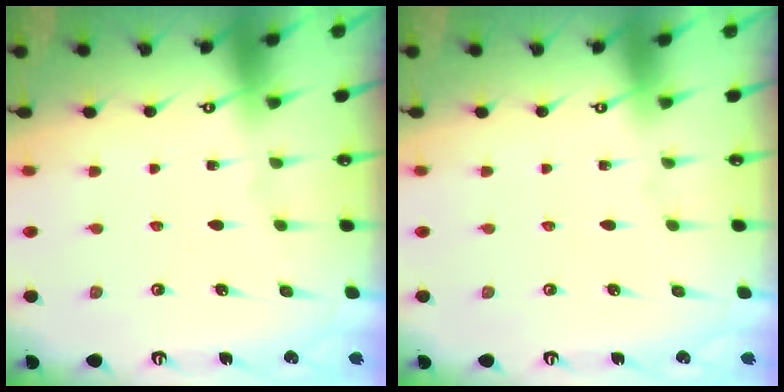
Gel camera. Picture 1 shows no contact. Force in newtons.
{"total": 0.0}